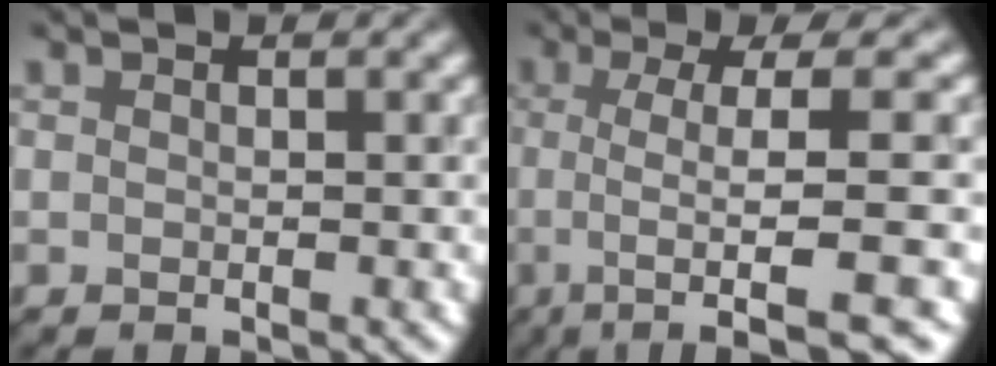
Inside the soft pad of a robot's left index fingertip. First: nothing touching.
{"total": 7.5, "force": [-0.9, 1.5, 7.3], "torque": [-0.094, 0.016, -0.010]}